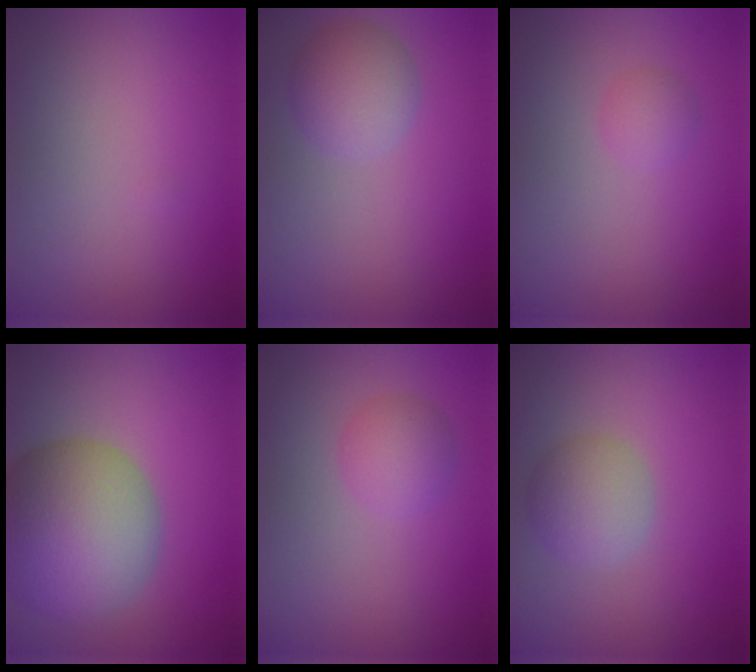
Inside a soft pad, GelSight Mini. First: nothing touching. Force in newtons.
{"total": 3.7, "press": 3.7, "slide": 0.3}
{"total": 1.3, "press": 1.3, "slide": 0.1}
{"total": 11.4, "press": 11.4, "slide": 0.6}
{"total": 2.4, "press": 2.4, "slide": 0.1}
{"total": 3.4, "press": 3.4, "slide": 0.0}